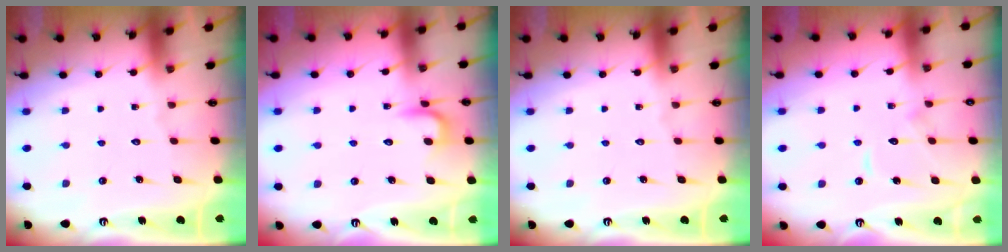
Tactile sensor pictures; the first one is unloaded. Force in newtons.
{"total": 4.1, "press": 4.1, "slide": 0.5}
{"total": 0.0}
{"total": 7.4, "press": 7.3, "slide": 0.7}